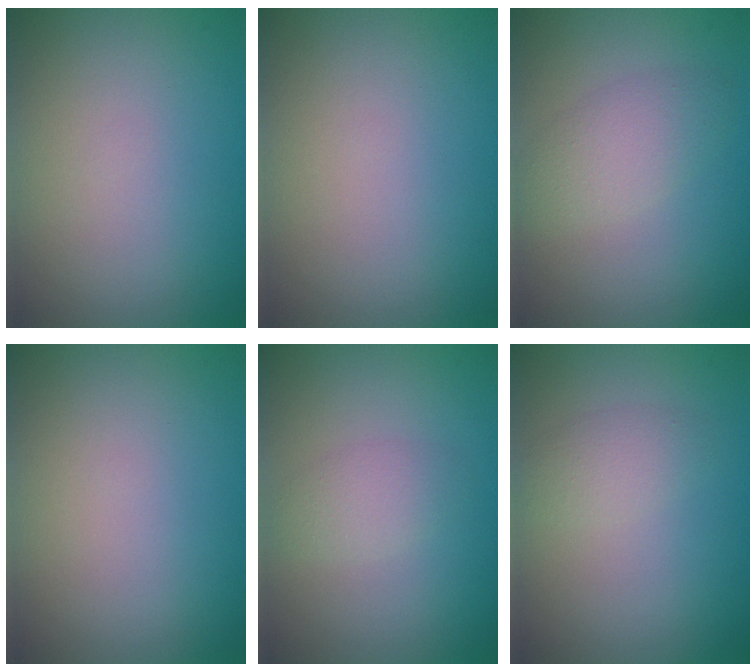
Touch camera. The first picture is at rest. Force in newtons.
{"total": 0.0}
{"total": 2.9, "press": 2.9, "slide": 0.1}
{"total": 0.0}
{"total": 1.9, "press": 1.9, "slide": 0.0}
{"total": 1.8, "press": 1.8, "slide": 0.1}